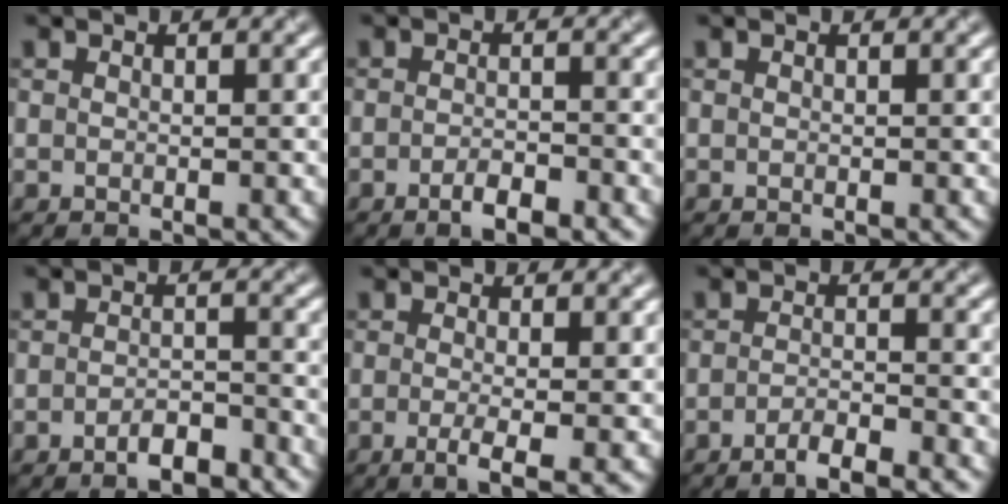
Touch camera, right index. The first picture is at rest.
{"total": 2.5, "force": [-1.5, 0.7, 1.9], "torque": [-0.031, -0.001, -0.025]}
{"total": 0.0}
{"total": 2.6, "force": [-1.8, 0.9, 1.7], "torque": [-0.024, 0.005, -0.032]}
{"total": 3.0, "force": [-0.7, 0.8, 2.8], "torque": [-0.048, -0.009, -0.014]}
{"total": 2.9, "force": [-2.0, 0.6, 2.0], "torque": [-0.028, 0.002, -0.044]}